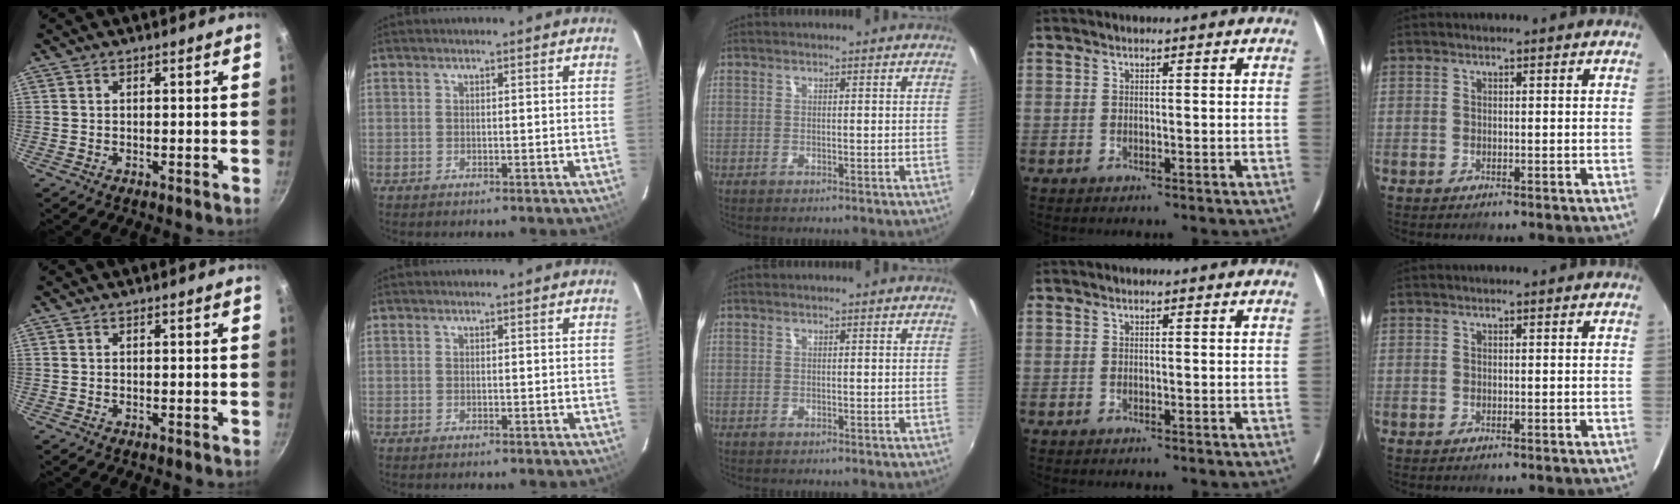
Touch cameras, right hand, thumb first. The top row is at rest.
{}